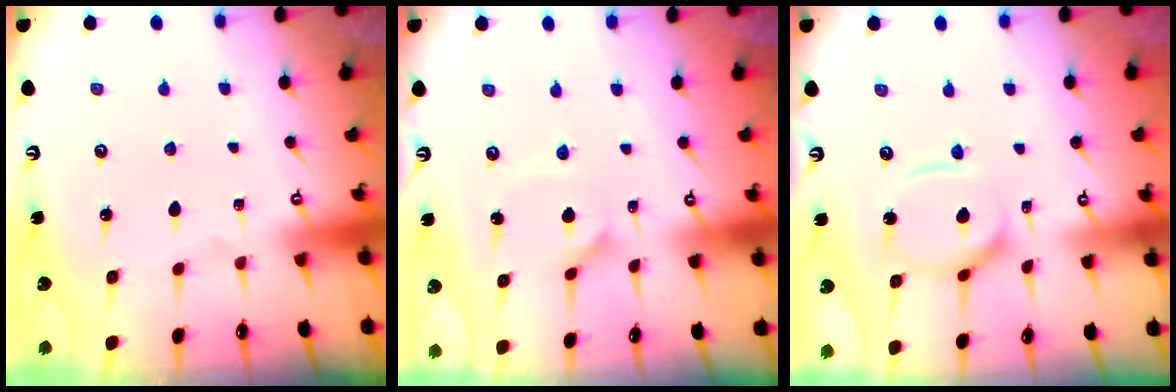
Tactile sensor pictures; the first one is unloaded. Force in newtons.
{"total": 1.5, "press": 1.5, "slide": 0.0}
{"total": 12.3, "press": 12.2, "slide": 1.4}